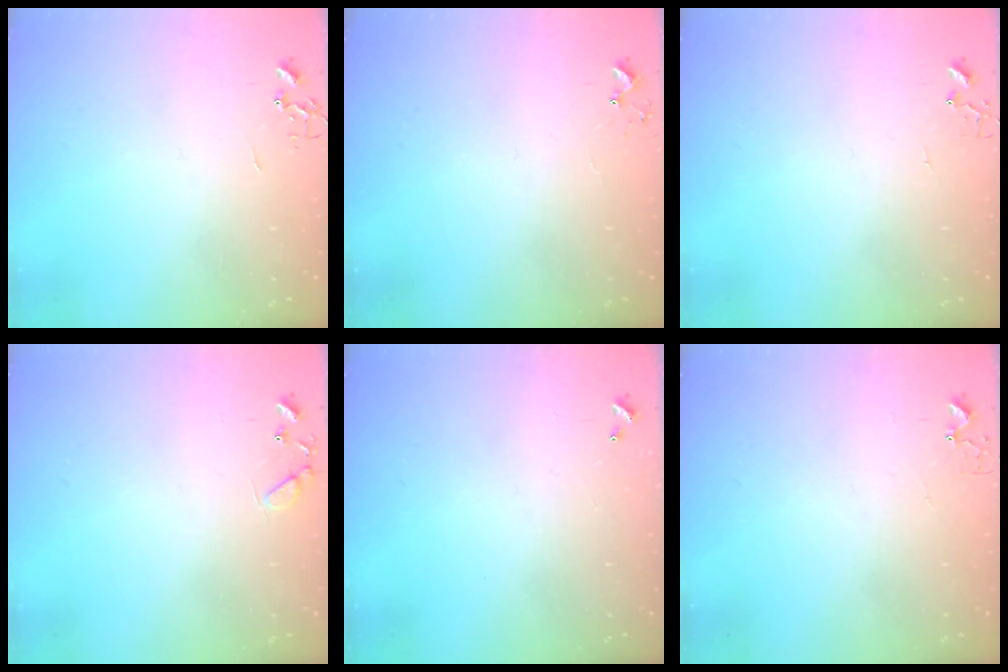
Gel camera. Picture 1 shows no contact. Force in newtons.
{"total": 5.5, "press": 5.4, "slide": 0.4}
{"total": 3.9, "press": 3.9, "slide": 0.4}
{"total": 7.7, "press": 7.7, "slide": 0.5}
{"total": 0.0}
{"total": 2.7, "press": 2.7, "slide": 0.2}